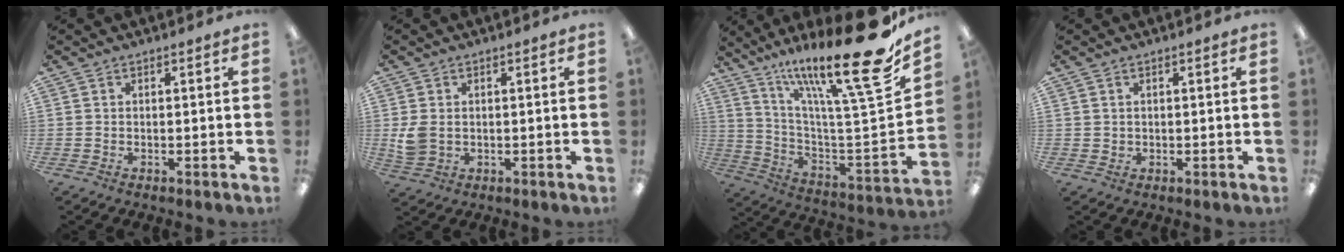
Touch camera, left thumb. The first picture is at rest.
{"total": 4.4, "force": [0.5, 3.3, 2.8], "torque": [-0.057, -0.002, 0.008]}
{"total": 25.6, "force": [17.4, 4.1, 18.3], "torque": [-0.275, -0.125, 0.273]}
{"total": 1.2, "force": [0.7, 1.0, 0.1], "torque": [-0.003, 0.002, 0.012]}